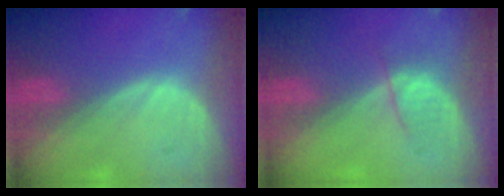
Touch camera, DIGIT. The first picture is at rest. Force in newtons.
{"total": 2.5, "press": 2.3, "slide": 0.9}